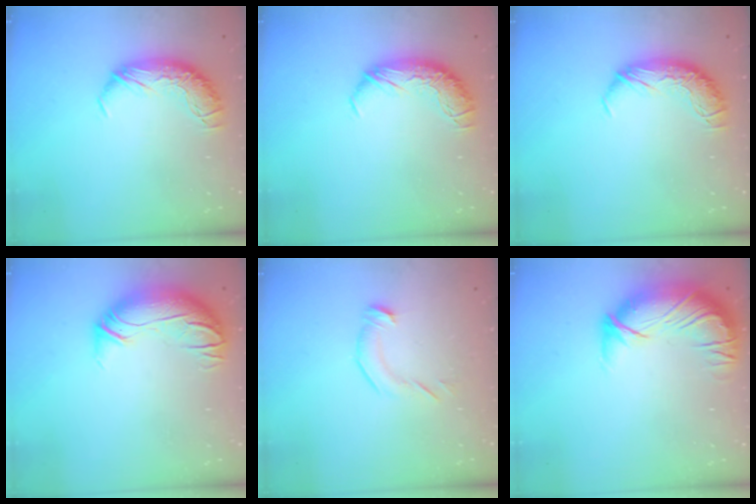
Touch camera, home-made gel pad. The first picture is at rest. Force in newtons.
{"total": 0.0}
{"total": 0.0}
{"total": 3.0, "press": 0.4, "slide": 2.9}
{"total": 4.2, "press": 4.1, "slide": 0.4}
{"total": 2.8, "press": 0.4, "slide": 2.8}